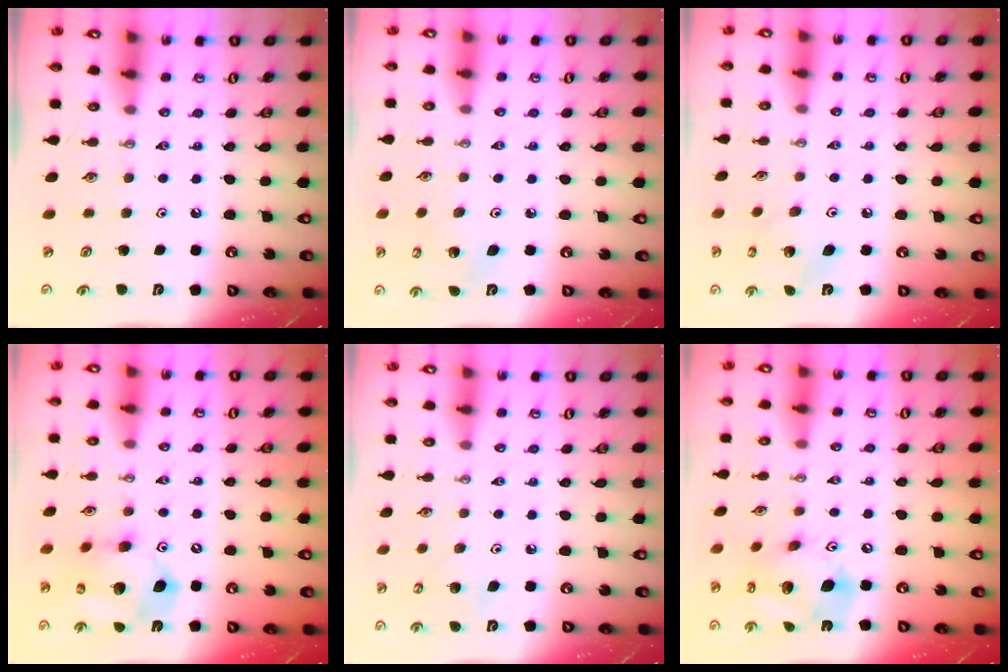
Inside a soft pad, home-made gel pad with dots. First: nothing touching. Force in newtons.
{"total": 4.2, "press": 4.0, "slide": 1.3}
{"total": 6.7, "press": 6.7, "slide": 0.3}
{"total": 14.9, "press": 14.7, "slide": 2.6}
{"total": 6.0, "press": 6.0, "slide": 0.6}
{"total": 16.5, "press": 16.3, "slide": 3.1}